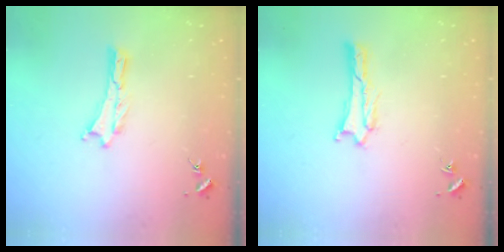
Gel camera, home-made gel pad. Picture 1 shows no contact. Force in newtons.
{"total": 1.9, "press": 1.9, "slide": 0.1}